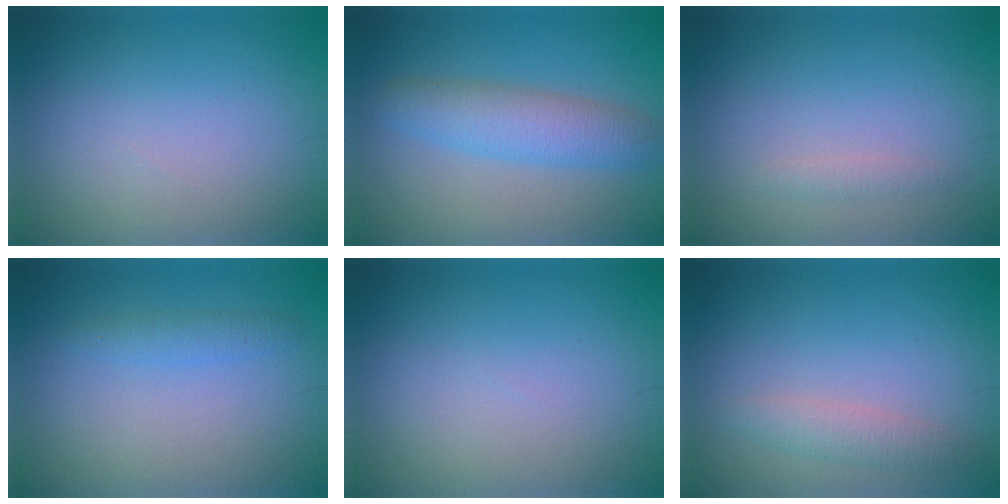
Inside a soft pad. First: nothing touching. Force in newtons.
{"total": 4.5, "press": 4.5, "slide": 0.2}
{"total": 0.8, "press": 0.8, "slide": 0.0}
{"total": 1.5, "press": 1.5, "slide": 0.1}
{"total": 0.0}
{"total": 2.0, "press": 2.0, "slide": 0.1}